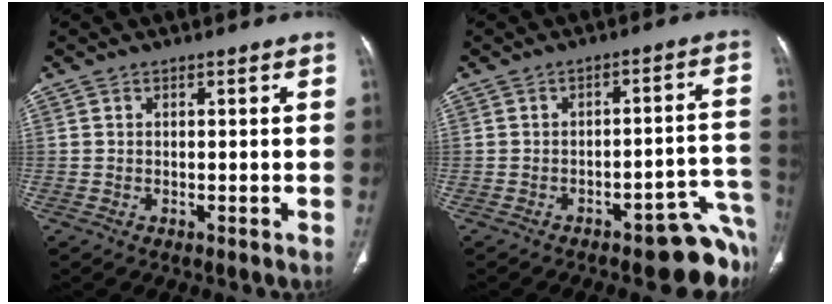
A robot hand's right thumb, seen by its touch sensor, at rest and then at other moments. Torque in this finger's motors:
{"motor_torque": [1.43, 1.46, 0.23, -0.60, 0.21]}